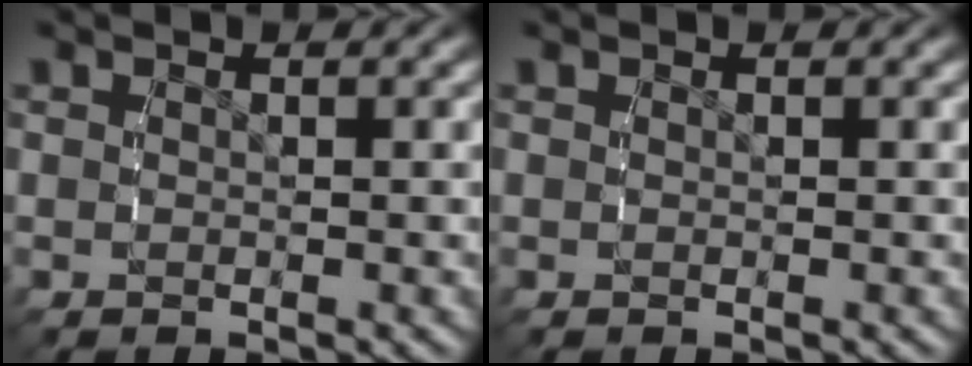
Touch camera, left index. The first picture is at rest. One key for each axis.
{"total": 0.0}